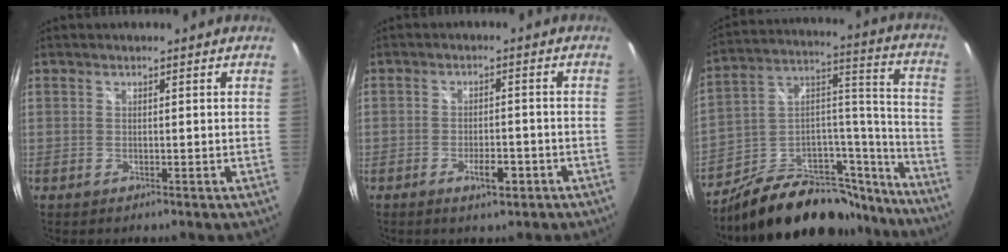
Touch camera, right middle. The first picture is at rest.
{"total": 3.5, "force": [-2.1, 1.1, 2.6], "torque": [-0.047, -0.003, -0.028]}
{"total": 24.3, "force": [-19.2, 10.5, 10.6], "torque": [-0.156, 0.074, -0.275]}